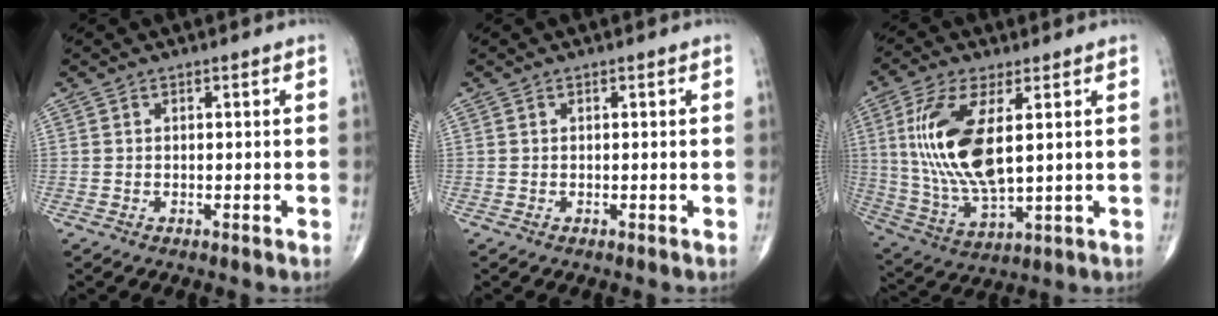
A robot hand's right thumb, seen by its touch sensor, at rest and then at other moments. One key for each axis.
{"total": 0.0}
{"total": 16.4, "fx": 3.2, "fy": 6.7, "fz": 14.6, "tx": -0.312, "ty": -0.017, "tz": 0.072}